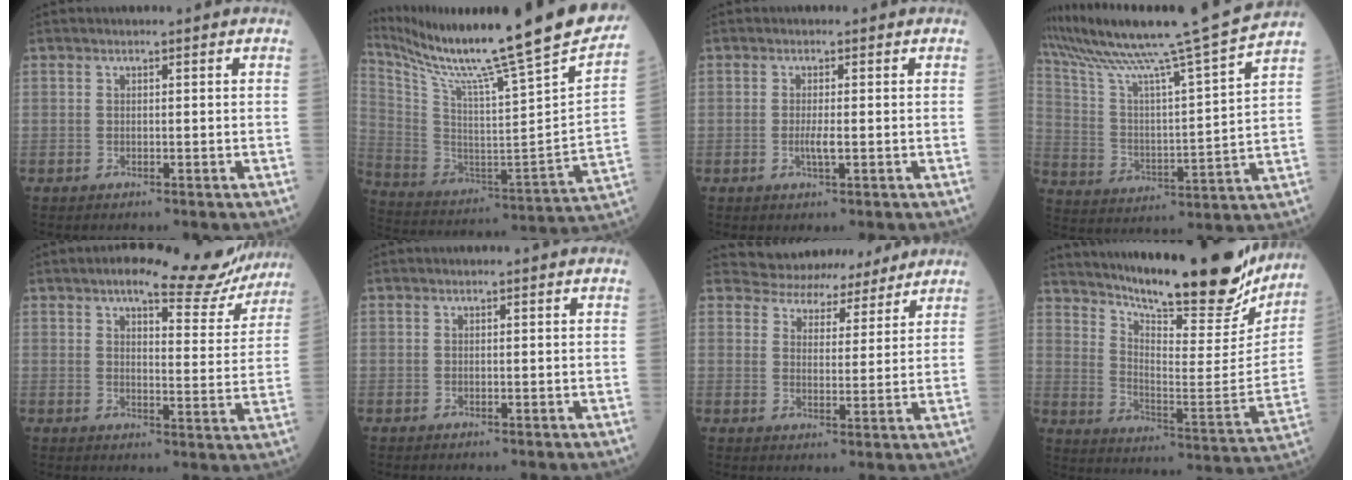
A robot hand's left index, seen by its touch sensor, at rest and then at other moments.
{"total": 32.0, "force": [26.8, -0.2, 17.5], "torque": [-0.316, -0.097, 0.392]}
{"total": 1.8, "force": [-0.4, 0.1, 1.7], "torque": [-0.038, -0.005, -0.006]}
{"total": 20.7, "force": [18.1, -2.7, 9.6], "torque": [-0.179, -0.035, 0.286]}
{"total": 12.3, "force": [10.5, 3.5, 5.5], "torque": [-0.058, -0.006, 0.115]}
{"total": 0.0}
{"total": 10.2, "force": [9.6, 3.5, 0.7], "torque": [0.000, 0.017, 0.126]}
{"total": 26.8, "force": [22.9, 4.4, 13.3], "torque": [-0.218, -0.056, 0.315]}